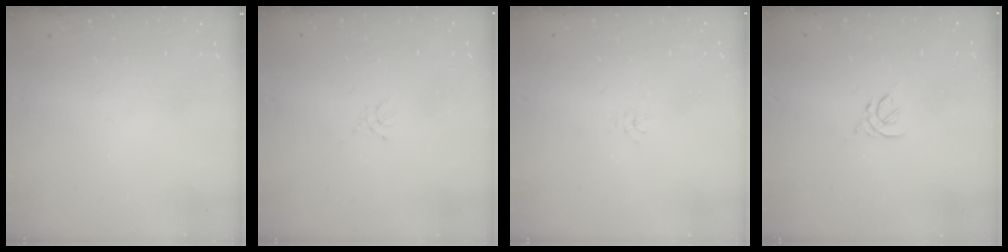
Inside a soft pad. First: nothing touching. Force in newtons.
{"total": 2.3, "press": 2.2, "slide": 0.3}
{"total": 1.9, "press": 1.9, "slide": 0.3}
{"total": 2.6, "press": 2.5, "slide": 0.7}